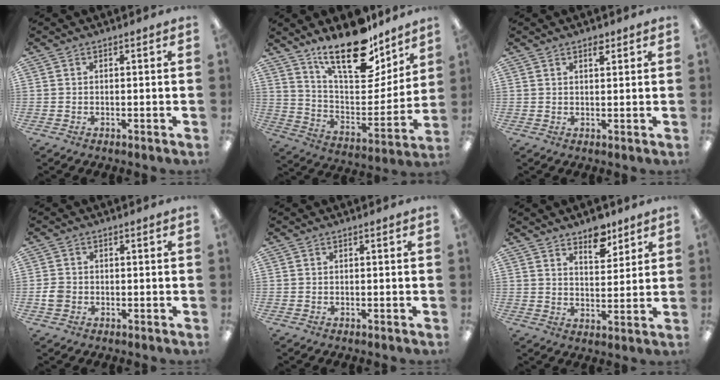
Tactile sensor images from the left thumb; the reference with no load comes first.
{"total": 21.6, "force": [16.3, 8.1, 11.5], "torque": [-0.186, -0.109, 0.281]}
{"total": 2.2, "force": [1.7, 0.9, 1.0], "torque": [-0.007, -0.007, 0.028]}
{"total": 3.0, "force": [-0.5, 2.6, 1.5], "torque": [-0.025, 0.007, -0.009]}
{"total": 0.0}
{"total": 7.5, "force": [5.9, 3.4, 2.9], "torque": [-0.017, -0.041, 0.100]}